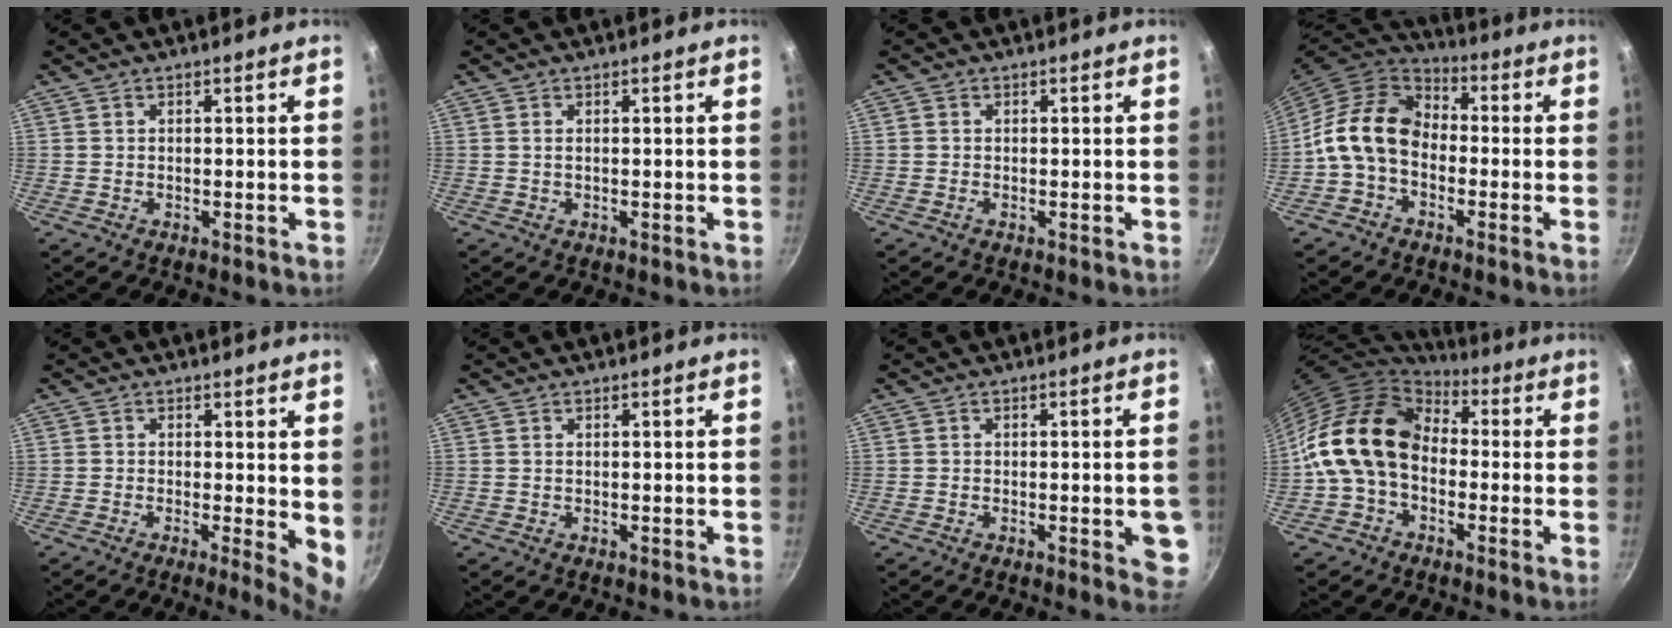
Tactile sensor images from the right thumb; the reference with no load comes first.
{"total": 0.6, "force": [0.1, 0.2, 0.5], "torque": [-0.010, 0.000, 0.003]}
{"total": 0.9, "force": [-0.7, 0.5, 0.3], "torque": [-0.006, 0.003, -0.018]}
{"total": 12.5, "force": [-1.6, 9.3, 8.2], "torque": [-0.120, 0.035, -0.052]}
{"total": 5.7, "force": [0.0, 1.7, 5.5], "torque": [-0.066, -0.013, -0.003]}
{"total": 0.0}
{"total": 5.6, "force": [-1.4, 2.0, 5.0], "torque": [-0.038, 0.003, -0.018]}
{"total": 15.8, "force": [-0.4, 11.8, 10.6], "torque": [-0.166, 0.038, -0.026]}